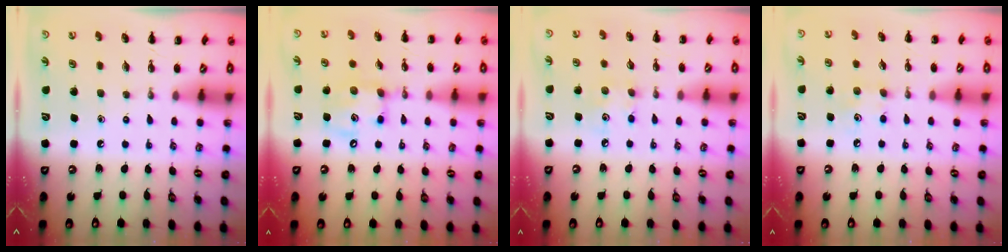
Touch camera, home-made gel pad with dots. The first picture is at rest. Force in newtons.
{"total": 10.5, "press": 10.4, "slide": 1.6}
{"total": 4.5, "press": 4.4, "slide": 0.9}
{"total": 5.0, "press": 4.8, "slide": 1.4}